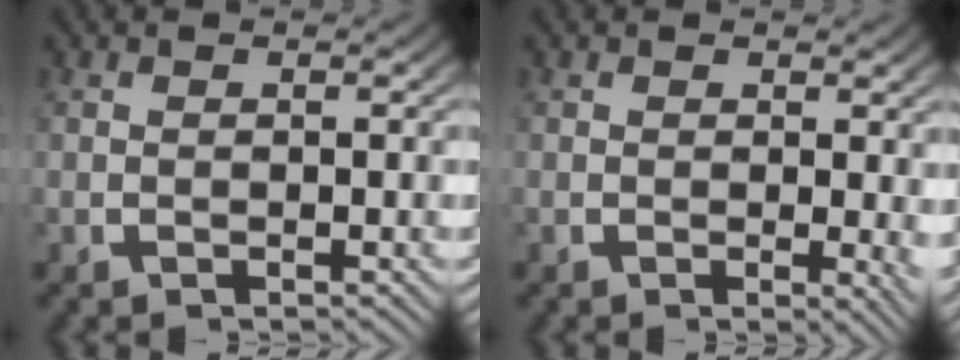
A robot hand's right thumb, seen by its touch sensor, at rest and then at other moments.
{"total": 1.7, "force": [0.3, 0.6, 1.6], "torque": [-0.009, -0.005, 0.004]}